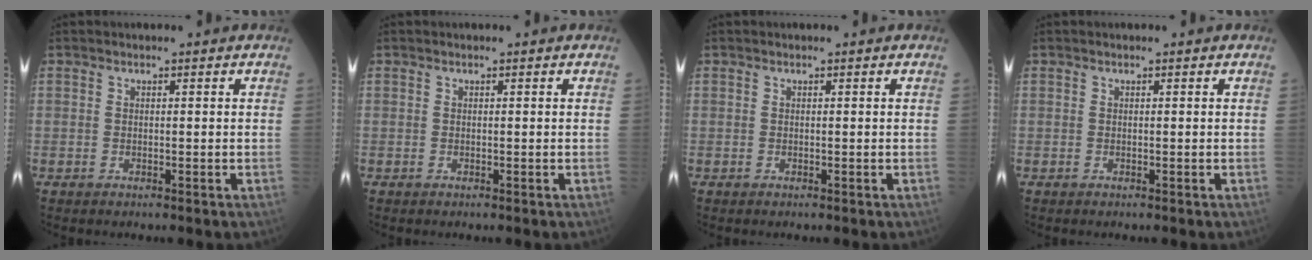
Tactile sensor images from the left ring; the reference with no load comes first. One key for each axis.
{"total": 0.0}
{"total": 0.0}
{"total": 0.0}